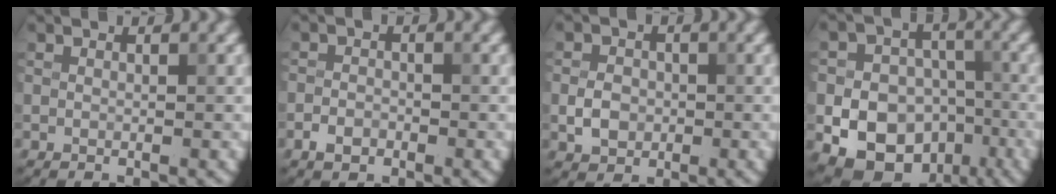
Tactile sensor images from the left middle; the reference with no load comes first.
{"total": 1.8, "force": [-1.0, 1.2, 0.8], "torque": [-0.012, 0.001, -0.023]}
{"total": 2.6, "force": [-0.6, 2.1, 1.4], "torque": [-0.024, 0.000, -0.016]}
{"total": 14.0, "force": [-5.9, 11.3, 5.7], "torque": [-0.069, -0.039, -0.111]}